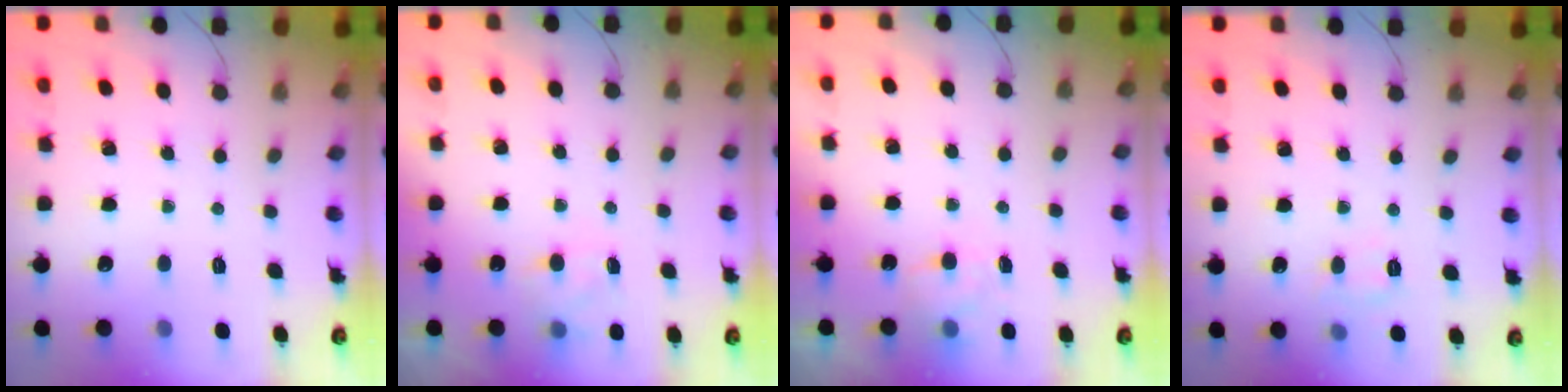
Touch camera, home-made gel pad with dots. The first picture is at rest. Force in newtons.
{"total": 6.3, "press": 6.1, "slide": 1.6}
{"total": 5.1, "press": 4.9, "slide": 1.4}
{"total": 6.6, "press": 6.3, "slide": 1.6}